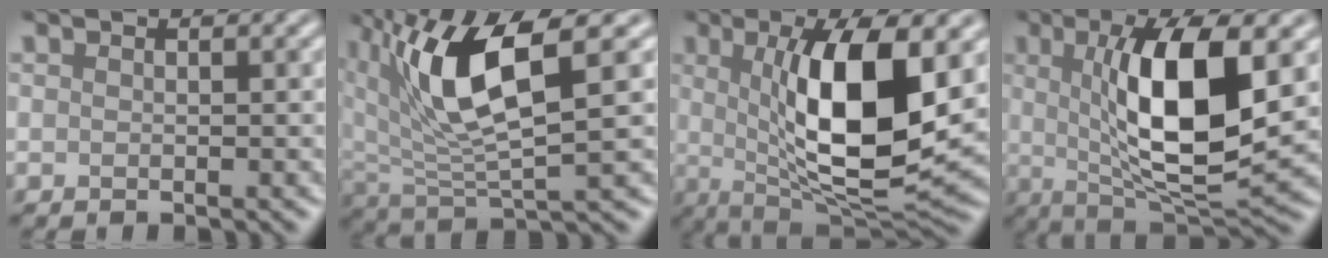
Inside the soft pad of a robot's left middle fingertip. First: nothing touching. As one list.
[{"total": 9.0, "force": [3.3, 3.1, 7.7], "torque": [-0.160, -0.001, 0.059]}, {"total": 11.7, "force": [1.5, 3.7, 11.0], "torque": [-0.174, -0.008, 0.031]}, {"total": 10.5, "force": [1.5, 3.1, 9.9], "torque": [-0.156, -0.006, 0.030]}]